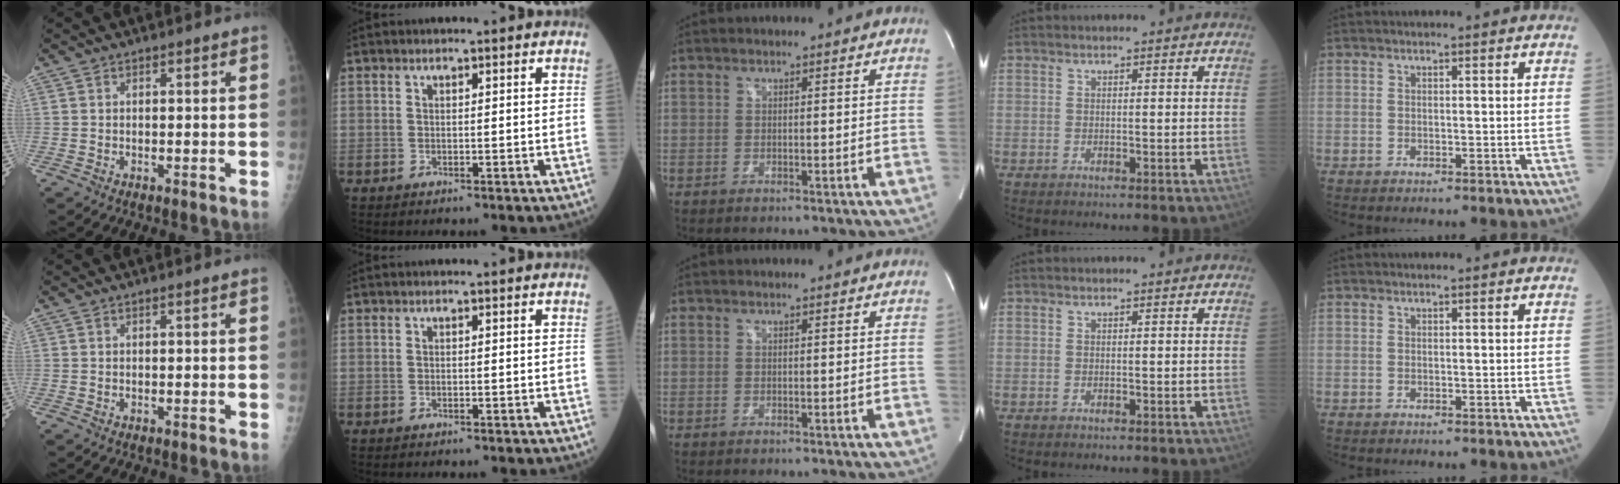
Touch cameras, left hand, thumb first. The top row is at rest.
{}